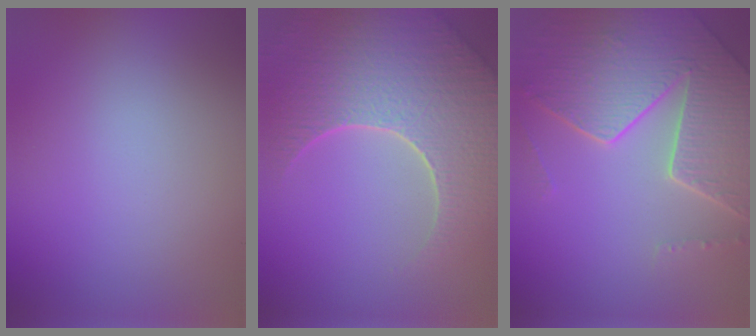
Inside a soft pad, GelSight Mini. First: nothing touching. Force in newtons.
{"total": 9.1, "press": 6.5, "slide": 6.4}
{"total": 8.3, "press": 5.8, "slide": 5.9}